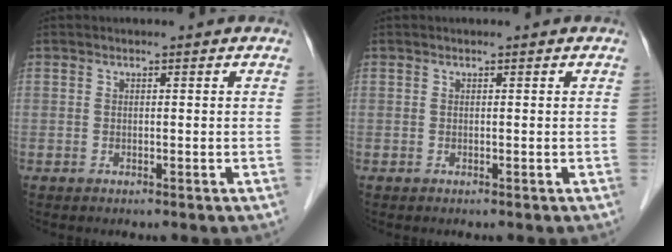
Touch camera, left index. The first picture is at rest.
{"total": 0.0}